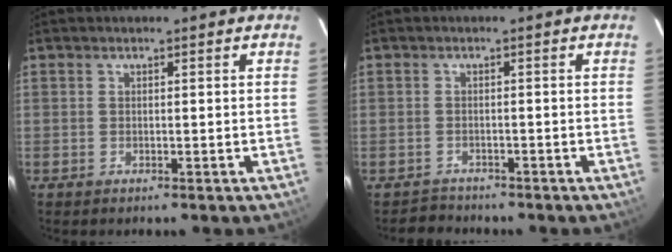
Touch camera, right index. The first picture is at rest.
{"total": 2.7, "force": [-2.1, 1.6, -0.6], "torque": [0.006, 0.015, -0.035]}